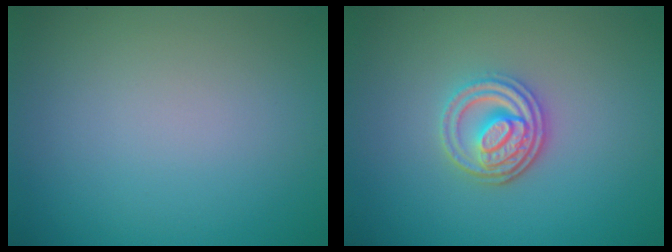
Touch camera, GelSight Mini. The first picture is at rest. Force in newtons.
{"total": 3.6, "press": 3.0, "slide": 1.9}